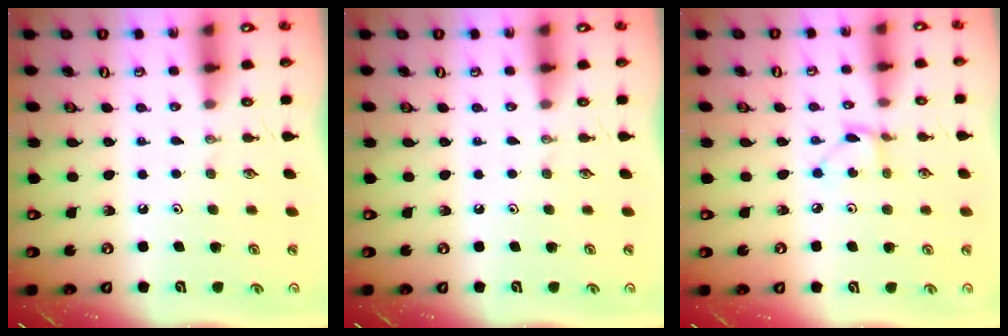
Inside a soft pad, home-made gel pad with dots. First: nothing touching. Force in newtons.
{"total": 0.0}
{"total": 2.0, "press": 2.0, "slide": 0.1}